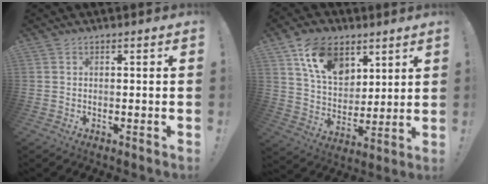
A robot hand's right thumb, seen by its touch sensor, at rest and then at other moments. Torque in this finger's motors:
{"motor_torque": [2.07, 2.93, 0.70, -0.45, 0.57]}